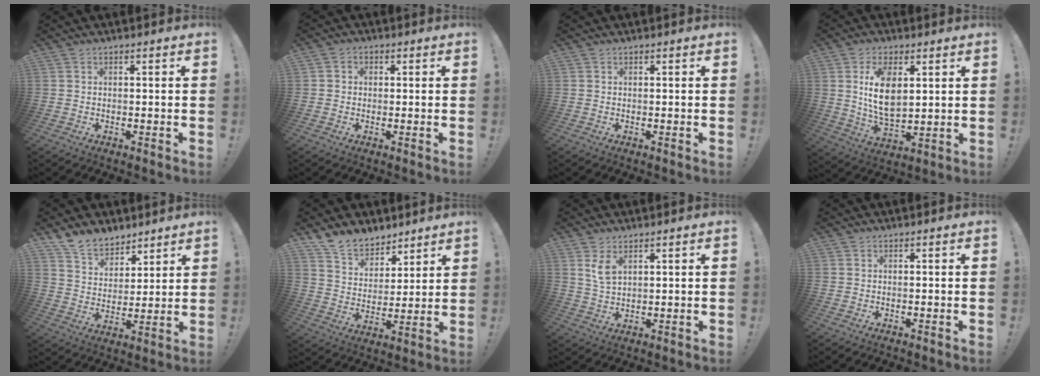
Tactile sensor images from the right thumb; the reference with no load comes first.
{"total": 2.0, "force": [-0.4, 1.8, 0.8], "torque": [-0.016, 0.009, -0.006]}
{"total": 0.0}
{"total": 12.1, "force": [3.5, 6.8, 9.4], "torque": [-0.175, -0.014, 0.059]}
{"total": 11.0, "force": [9.0, 5.9, 2.2], "torque": [-0.051, -0.065, 0.178]}
{"total": 11.9, "force": [9.7, 6.5, 2.5], "torque": [-0.055, -0.073, 0.189]}
{"total": 4.6, "force": [2.7, 2.1, 3.1], "torque": [-0.052, -0.014, 0.048]}
{"total": 0.0}